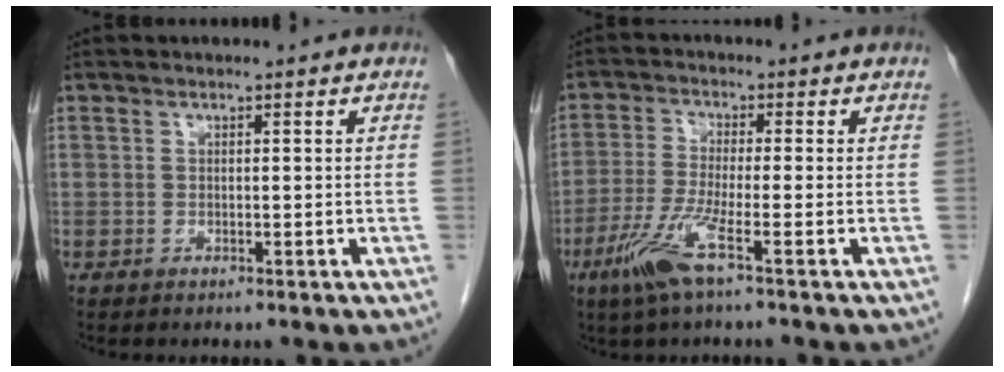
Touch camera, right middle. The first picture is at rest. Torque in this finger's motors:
{"motor_torque": [1.18, -0.73, 0.58, 0.15]}